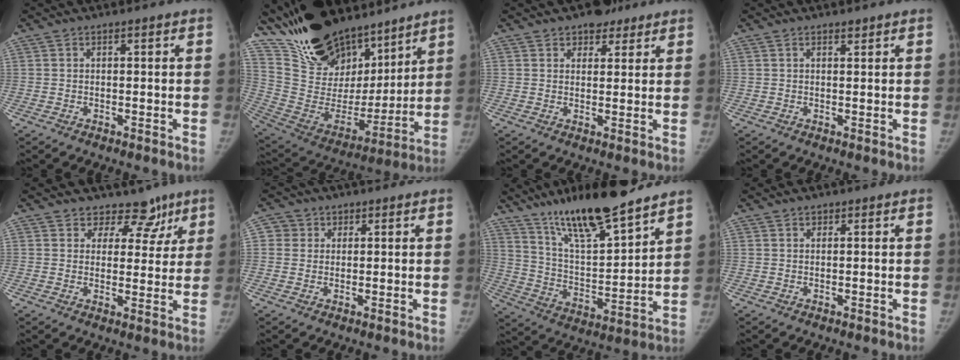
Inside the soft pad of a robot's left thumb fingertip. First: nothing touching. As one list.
[{"total": 26.6, "force": [21.3, 11.7, 10.8], "torque": [-0.163, -0.093, 0.377]}, {"total": 4.3, "force": [3.0, 2.8, 1.1], "torque": [0.008, -0.014, 0.045]}, {"total": 0.8, "force": [0.7, 0.2, 0.3], "torque": [-0.006, -0.004, 0.011]}, {"total": 7.7, "force": [5.8, 5.0, 0.8], "torque": [0.030, -0.029, 0.073]}, {"total": 2.7, "force": [0.9, 2.6, 0.0], "torque": [0.016, 0.000, 0.011]}, {"total": 19.5, "force": [15.1, 3.8, 11.9], "torque": [-0.177, -0.077, 0.269]}, {"total": 0.6, "force": [0.6, 0.3, 0.1], "torque": [-0.001, -0.003, 0.010]}]